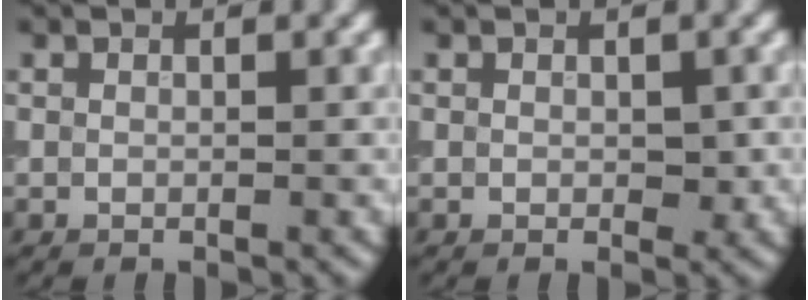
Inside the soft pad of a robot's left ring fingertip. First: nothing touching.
{"total": 1.2, "force": [0.0, 0.7, 1.0], "torque": [-0.010, -0.004, 0.000]}